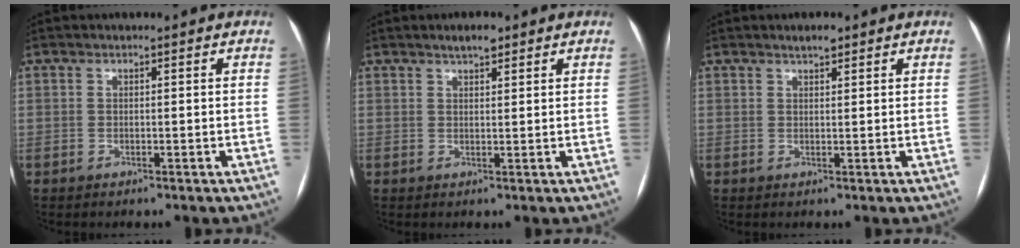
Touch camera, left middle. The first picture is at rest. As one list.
[{"total": 2.5, "force": [1.9, 0.7, 1.4], "torque": [-0.026, 0.008, 0.031]}, {"total": 1.8, "force": [1.4, 0.5, 1.0], "torque": [-0.020, 0.005, 0.025]}]